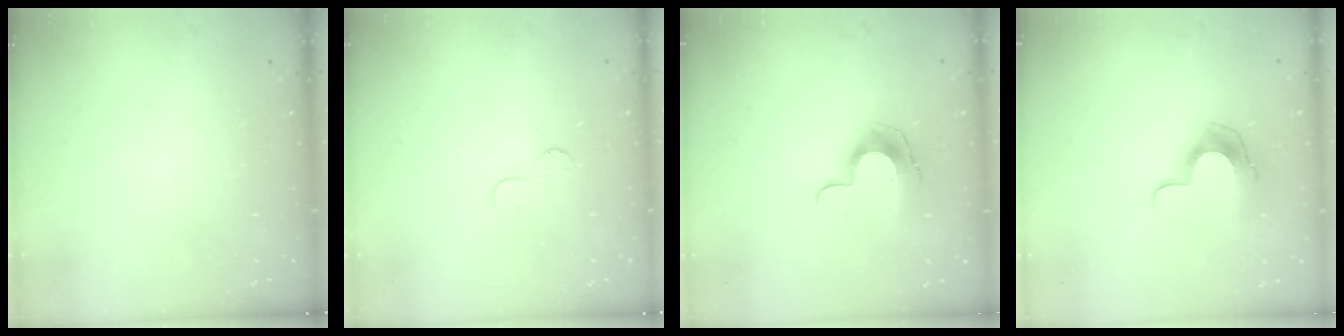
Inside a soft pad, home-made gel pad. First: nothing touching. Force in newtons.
{"total": 4.4, "press": 4.4, "slide": 0.4}
{"total": 10.7, "press": 10.7, "slide": 0.5}
{"total": 11.5, "press": 11.5, "slide": 0.4}